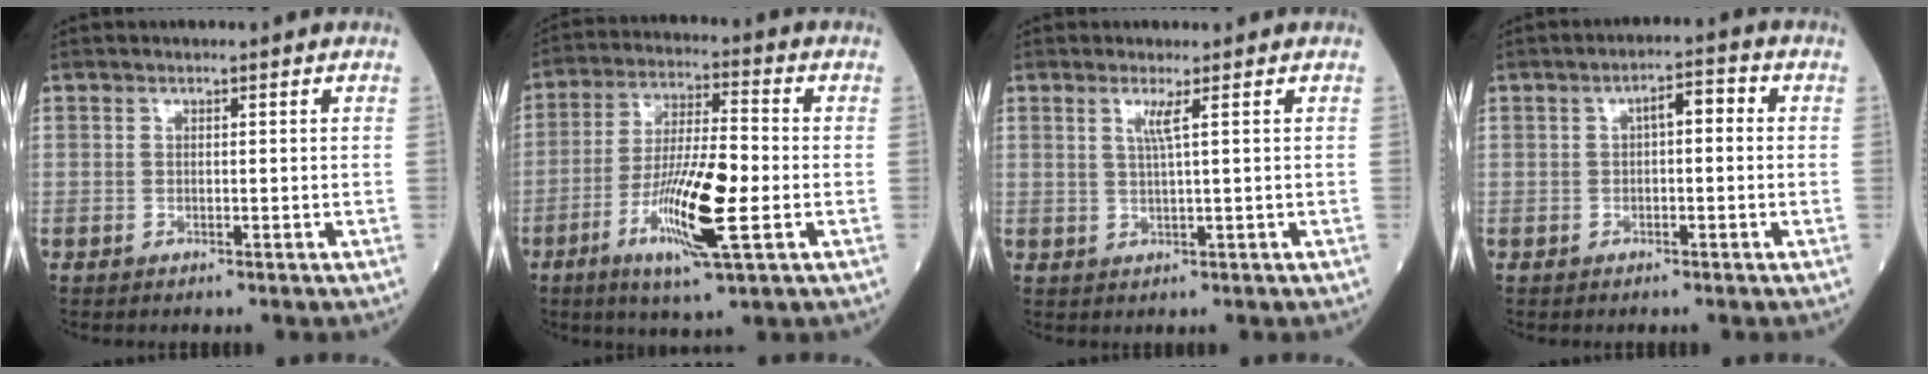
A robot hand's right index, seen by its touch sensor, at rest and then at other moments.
{"total": 12.9, "force": [-3.9, 1.4, 12.2], "torque": [-0.232, -0.012, -0.071]}
{"total": 2.3, "force": [0.9, -0.6, 2.0], "torque": [-0.044, -0.002, 0.020]}
{"total": 3.7, "force": [0.5, 1.3, 3.5], "torque": [-0.053, 0.022, 0.006]}